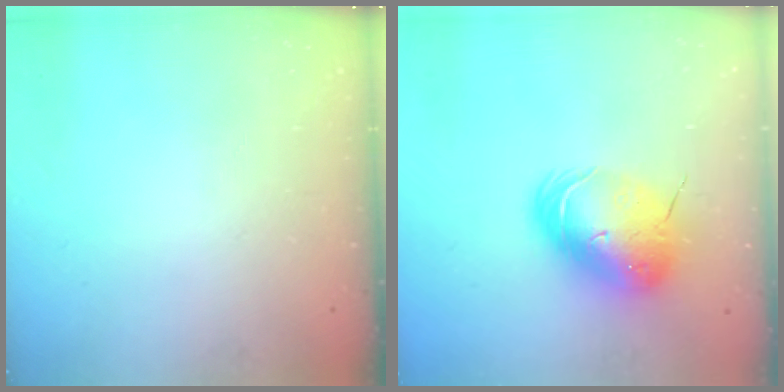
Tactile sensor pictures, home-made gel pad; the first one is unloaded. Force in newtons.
{"total": 13.7, "press": 13.4, "slide": 2.6}